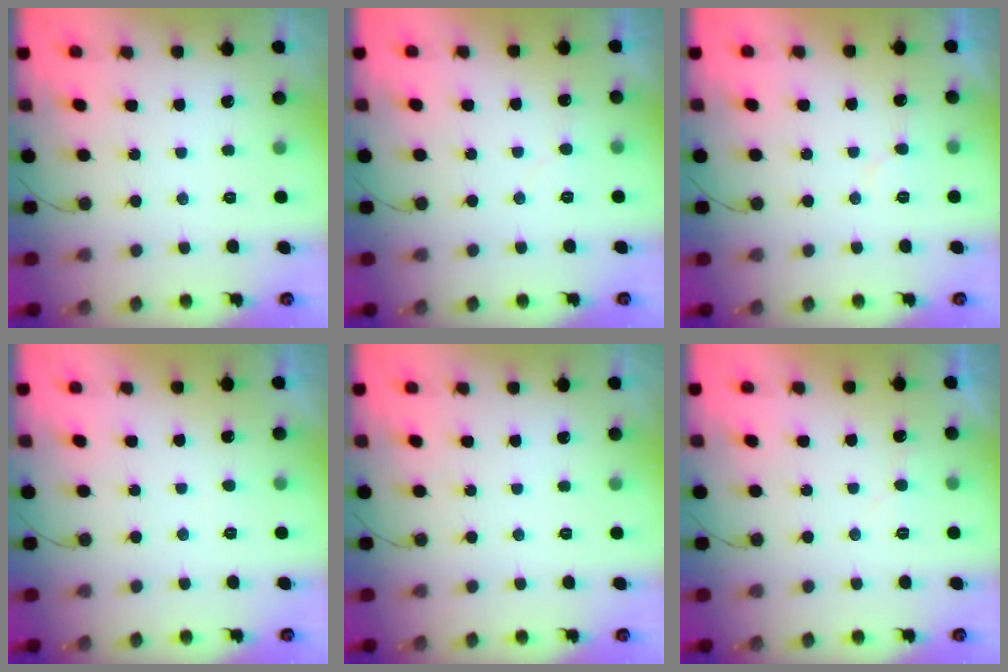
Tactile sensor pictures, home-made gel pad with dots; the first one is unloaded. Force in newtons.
{"total": 4.7, "press": 4.7, "slide": 0.3}
{"total": 5.5, "press": 5.5, "slide": 0.3}
{"total": 3.4, "press": 3.4, "slide": 0.2}
{"total": 0.0}
{"total": 3.9, "press": 3.8, "slide": 0.3}